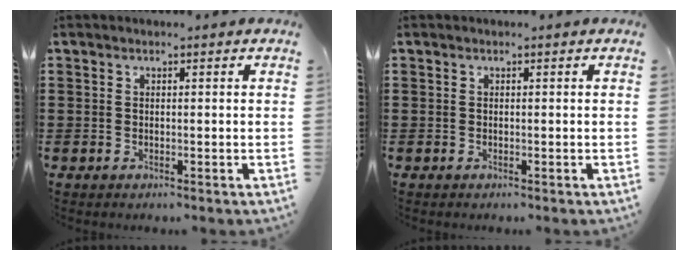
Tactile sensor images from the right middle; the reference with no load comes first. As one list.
[{"total": 0.0}]